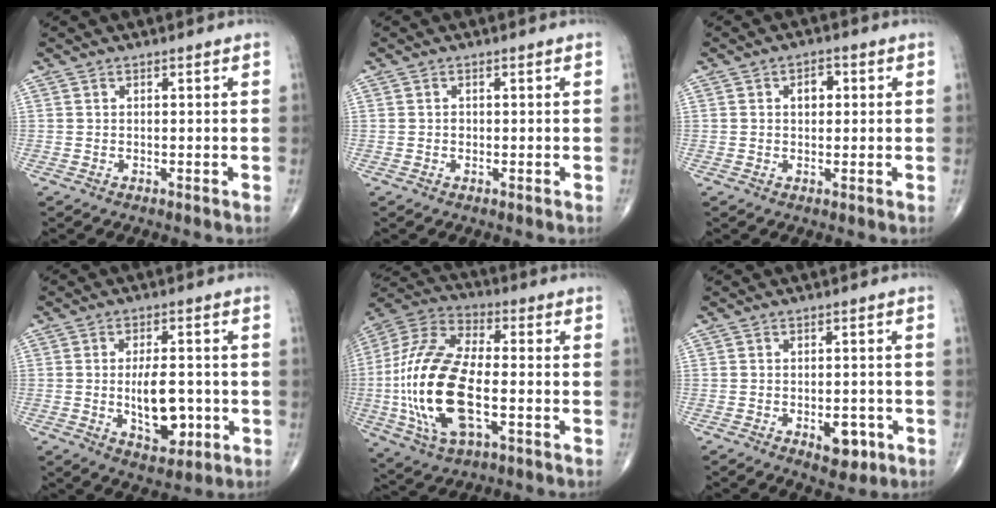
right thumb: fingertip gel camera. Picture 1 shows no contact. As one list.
[{"total": 0.7, "force": [-0.1, 0.6, 0.4], "torque": [-0.005, 0.002, -0.002]}, {"total": 3.3, "force": [0.6, 2.2, 2.3], "torque": [-0.025, 0.008, 0.007]}, {"total": 9.8, "force": [-1.5, 5.0, 8.3], "torque": [-0.112, 0.003, -0.015]}, {"total": 23.0, "force": [-3.8, 10.8, 19.9], "torque": [-0.433, 0.013, -0.065]}, {"total": 5.4, "force": [-2.1, 2.9, 4.0], "torque": [-0.037, 0.006, -0.022]}]